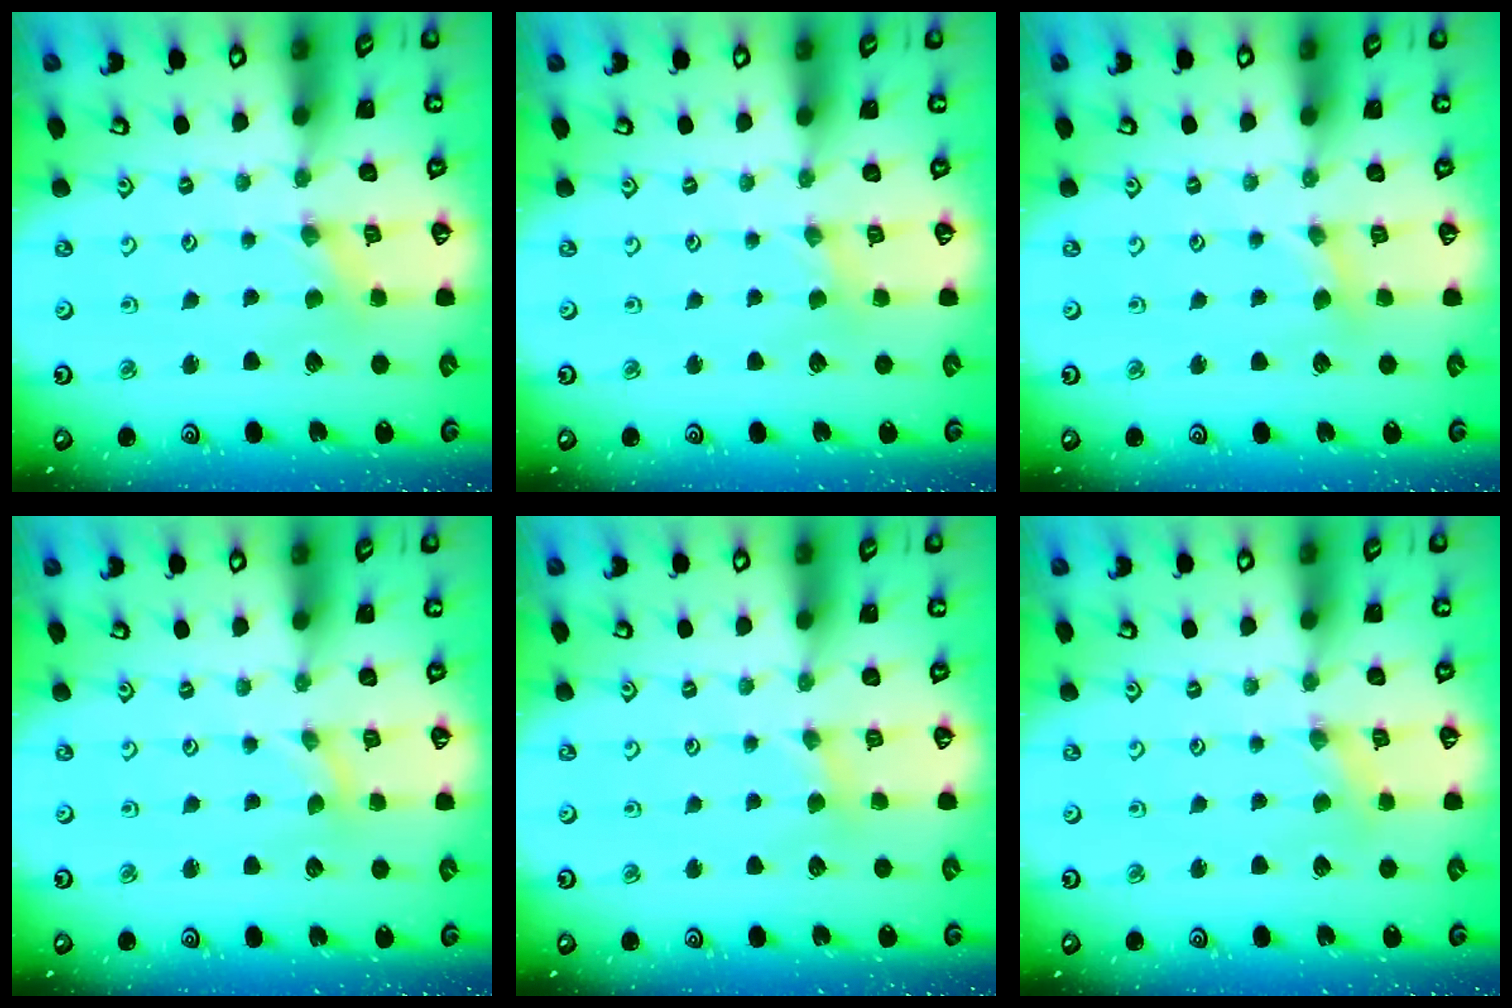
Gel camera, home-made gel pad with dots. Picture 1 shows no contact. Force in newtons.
{"total": 1.7, "press": 1.7, "slide": 0.4}
{"total": 2.8, "press": 2.8, "slide": 0.5}
{"total": 0.0}
{"total": 2.5, "press": 2.5, "slide": 0.5}
{"total": 0.6, "press": 0.6, "slide": 0.1}